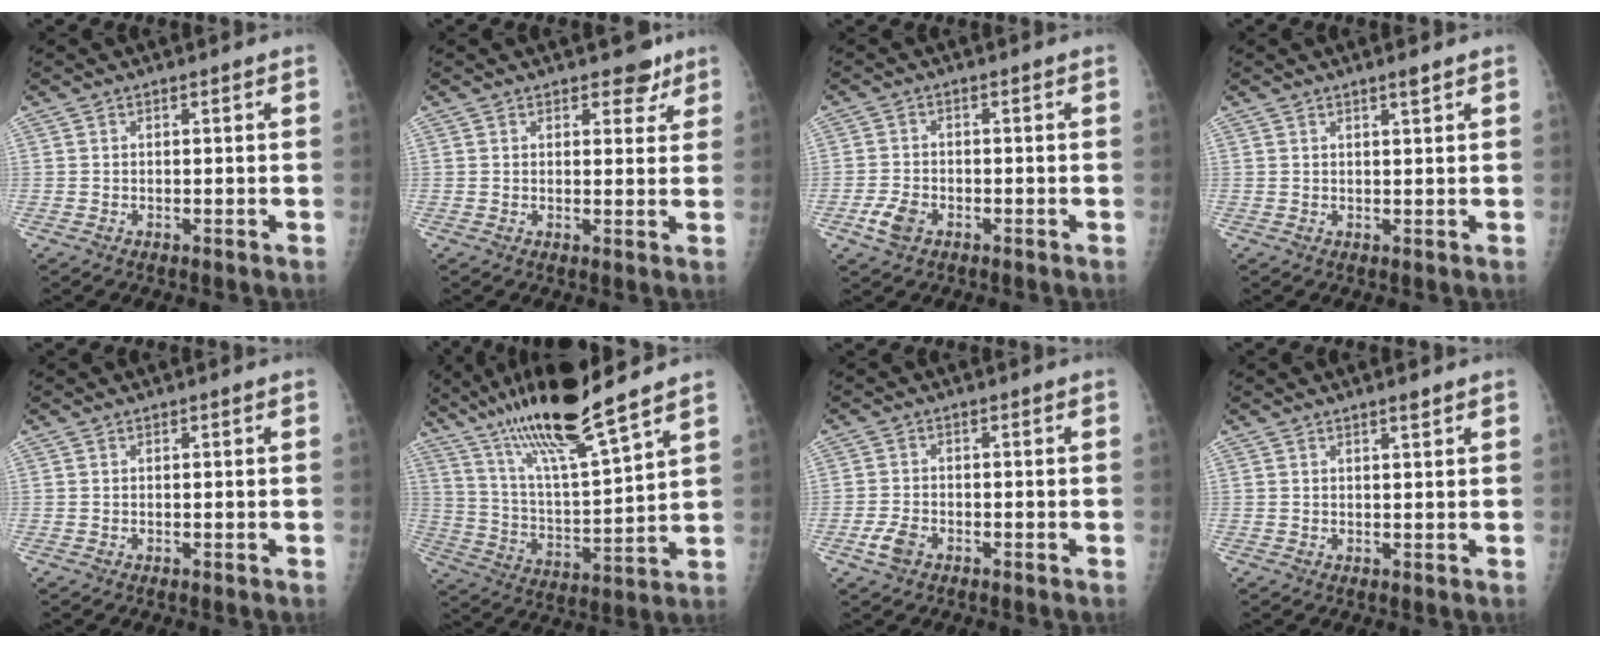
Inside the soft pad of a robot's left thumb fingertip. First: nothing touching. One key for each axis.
{"total": 4.0, "fx": 2.8, "fy": 2.2, "fz": 1.7, "tx": 0.005, "ty": -0.014, "tz": 0.035}
{"total": 4.0, "fx": -1.9, "fy": 2.6, "fz": 2.4, "tx": -0.051, "ty": 0.004, "tz": -0.035}
{"total": 1.7, "fx": 1.2, "fy": 0.1, "fz": 1.1, "tx": -0.015, "ty": -0.008, "tz": 0.021}
{"total": 0.0}
{"total": 18.6, "fx": 14.0, "fy": 1.4, "fz": 12.1, "tx": -0.205, "ty": -0.062, "tz": 0.259}
{"total": 3.4, "fx": -1.8, "fy": 2.1, "fz": 2.0, "tx": -0.045, "ty": 0.005, "tz": -0.033}
{"total": 1.4, "fx": 1.1, "fy": 0.2, "fz": 0.9, "tx": -0.012, "ty": -0.007, "tz": 0.018}